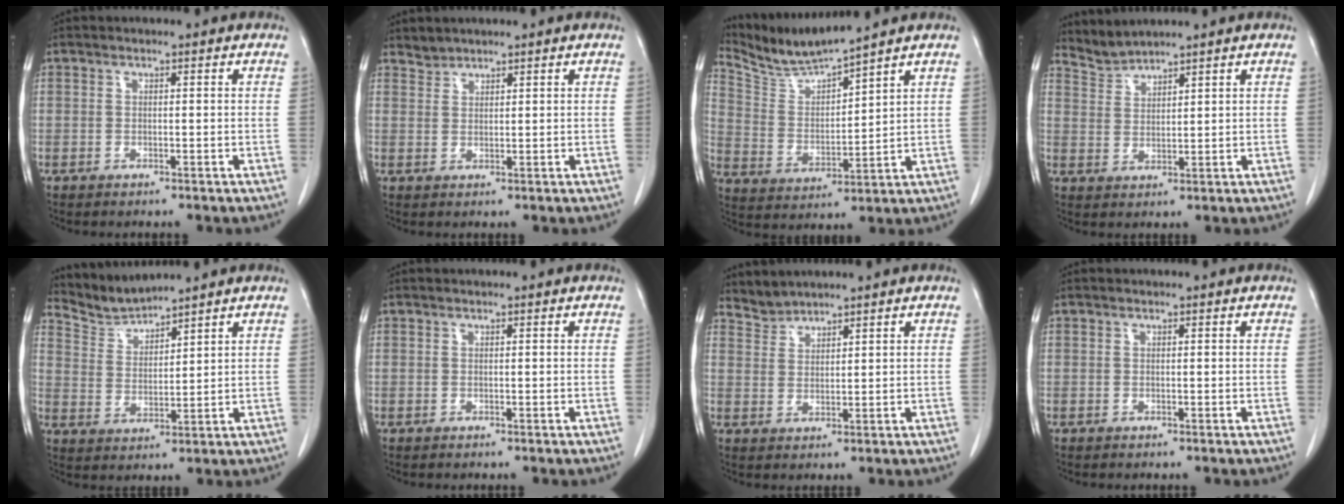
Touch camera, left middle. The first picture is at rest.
{"total": 1.5, "force": [1.5, 0.2, -0.4], "torque": [0.007, 0.002, 0.029]}
{"total": 8.1, "force": [7.8, -1.4, 1.8], "torque": [-0.052, -0.008, 0.167]}
{"total": 3.2, "force": [3.1, -0.6, -0.7], "torque": [0.008, -0.001, 0.071]}
{"total": 5.0, "force": [4.8, -0.9, -0.9], "torque": [0.007, -0.003, 0.108]}
{"total": 0.0}
{"total": 2.7, "force": [2.6, 0.0, -0.7], "torque": [0.009, 0.003, 0.059]}
{"total": 0.0}